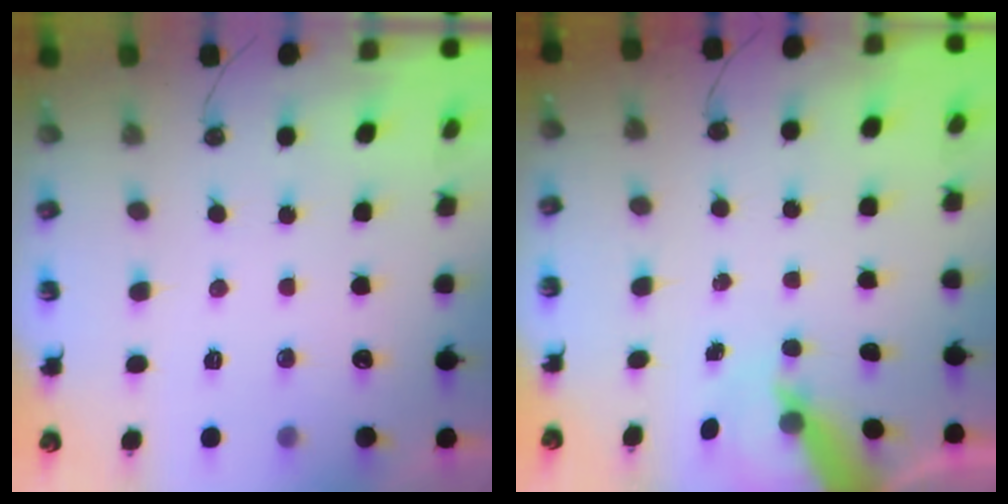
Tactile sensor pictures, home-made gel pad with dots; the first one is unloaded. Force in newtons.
{"total": 7.4, "press": 7.4, "slide": 0.8}